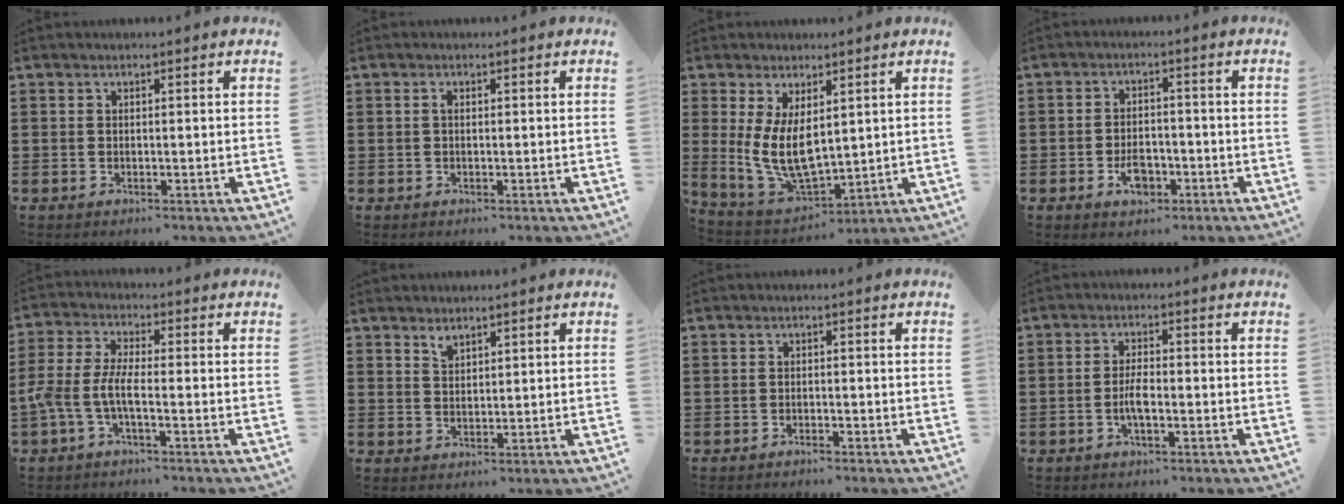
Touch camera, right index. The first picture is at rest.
{"total": 0.6, "force": [0.0, 0.2, 0.5], "torque": [-0.011, -0.001, -0.001]}
{"total": 8.5, "force": [1.4, 4.3, 7.2], "torque": [-0.156, -0.014, 0.025]}
{"total": 4.1, "force": [-1.8, 2.4, 2.8], "torque": [-0.041, 0.003, -0.034]}
{"total": 5.1, "force": [-2.2, 1.3, 4.4], "torque": [-0.118, -0.013, -0.050]}
{"total": 1.7, "force": [1.5, 0.7, 0.4], "torque": [-0.011, 0.001, 0.029]}
{"total": 0.9, "force": [-0.9, 0.1, 0.2], "torque": [-0.006, 0.000, -0.018]}
{"total": 3.3, "force": [-0.9, 0.9, 3.0], "torque": [-0.068, -0.003, -0.021]}